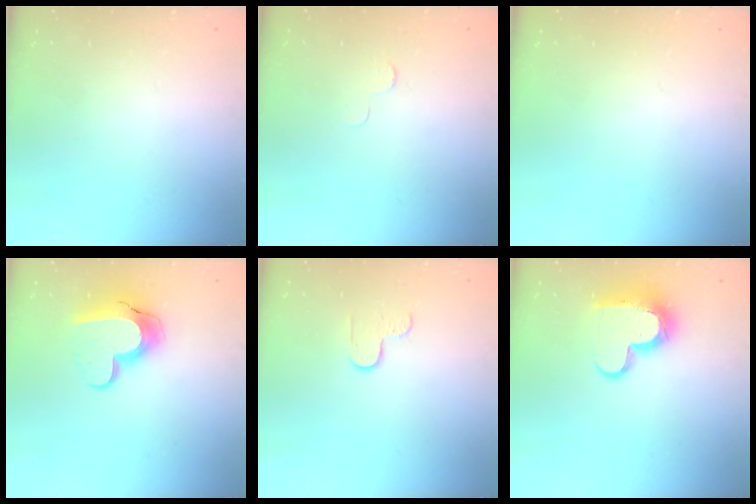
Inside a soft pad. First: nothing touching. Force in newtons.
{"total": 2.5, "press": 2.5, "slide": 0.2}
{"total": 0.0}
{"total": 13.7, "press": 13.6, "slide": 1.0}
{"total": 3.1, "press": 3.1, "slide": 0.4}
{"total": 13.0, "press": 13.0, "slide": 1.2}